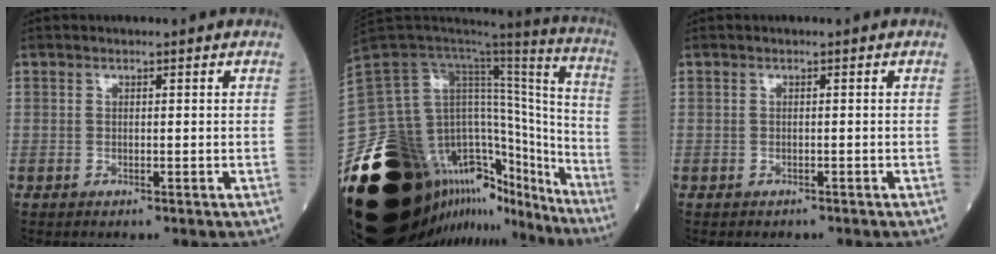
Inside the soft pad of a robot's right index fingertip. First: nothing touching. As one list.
[{"total": 47.4, "force": [-29.2, 22.1, 30.1], "torque": [-0.564, -0.026, -0.442]}, {"total": 0.9, "force": [-0.8, 0.4, 0.2], "torque": [-0.010, 0.000, -0.011]}]